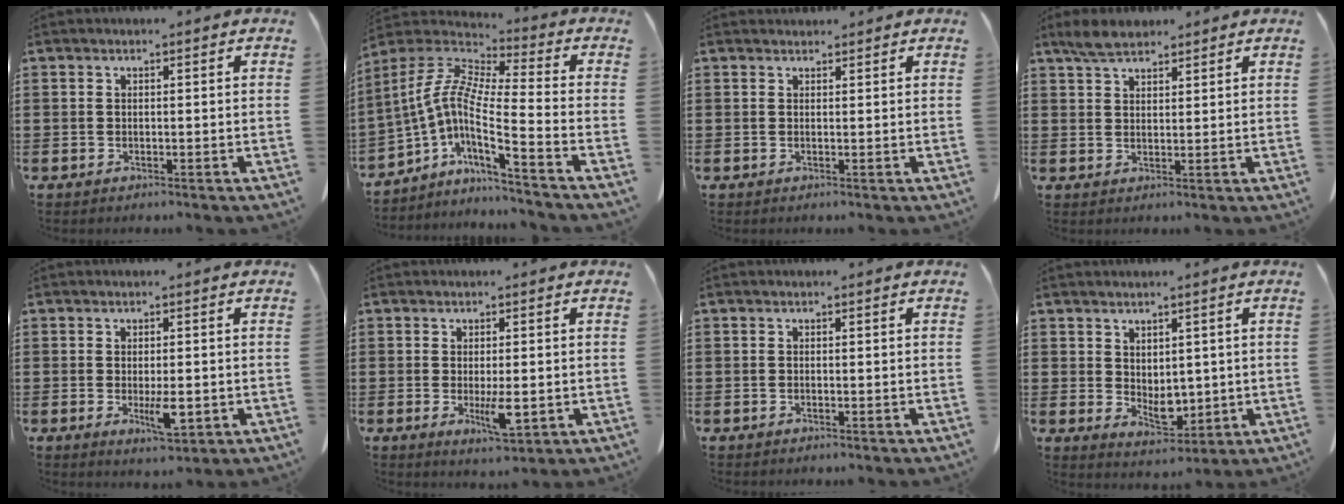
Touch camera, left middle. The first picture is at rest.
{"total": 6.3, "force": [-2.6, 1.1, 5.7], "torque": [-0.147, -0.038, -0.072]}
{"total": 1.0, "force": [0.9, 0.2, -0.2], "torque": [0.011, -0.002, 0.016]}
{"total": 3.9, "force": [3.1, 1.3, 1.8], "torque": [-0.043, 0.002, 0.059]}
{"total": 4.1, "force": [-0.6, 1.4, 3.8], "torque": [-0.062, -0.004, -0.012]}
{"total": 4.5, "force": [-0.6, 1.3, 4.2], "torque": [-0.070, -0.008, -0.010]}
{"total": 0.0}
{"total": 4.1, "force": [1.9, 2.7, 2.4], "torque": [-0.036, -0.007, 0.036]}